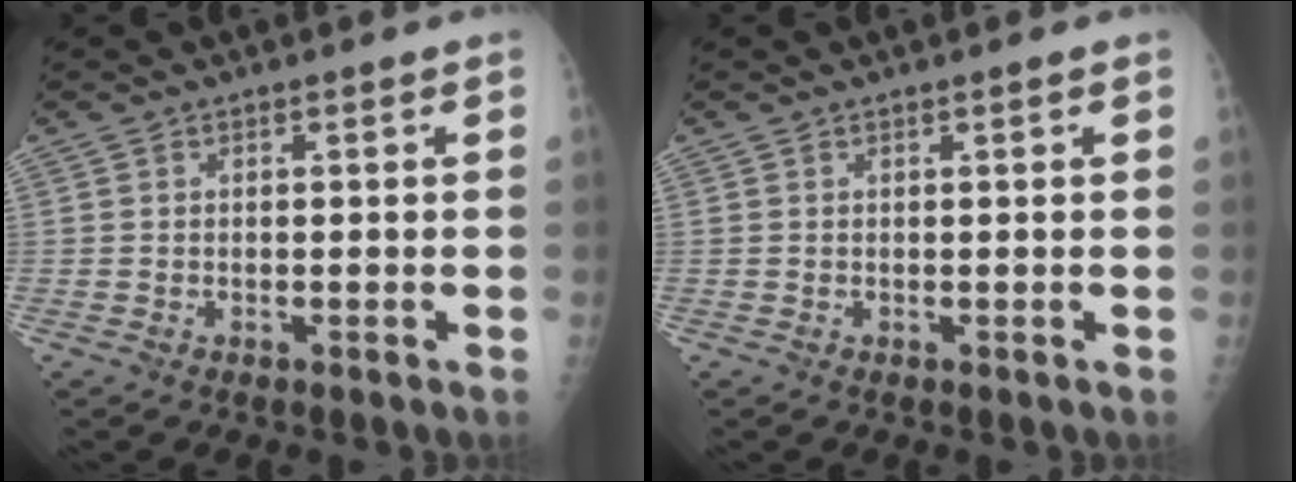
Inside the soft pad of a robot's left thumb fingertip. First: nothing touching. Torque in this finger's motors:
{"motor_torque": [0.08, -0.06, -0.26, 0.04, -0.01]}